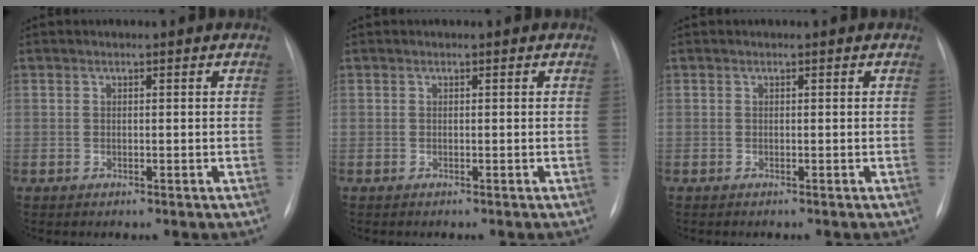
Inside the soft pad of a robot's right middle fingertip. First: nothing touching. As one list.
[{"total": 0.0}, {"total": 0.0}]